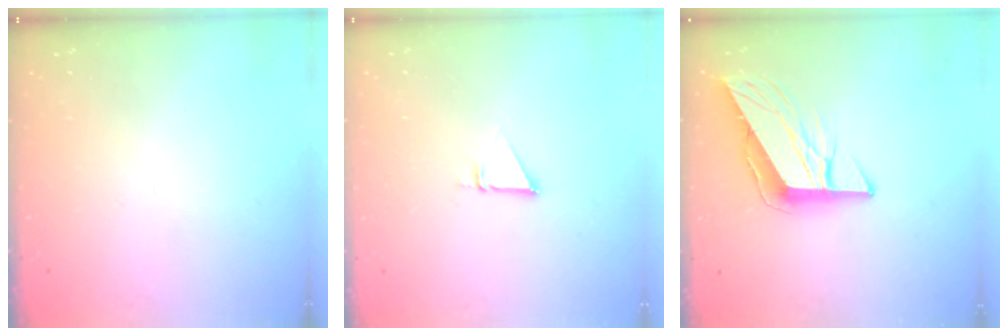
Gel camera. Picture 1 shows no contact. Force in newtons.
{"total": 1.4, "press": 1.4, "slide": 0.0}
{"total": 9.9, "press": 9.9, "slide": 0.9}